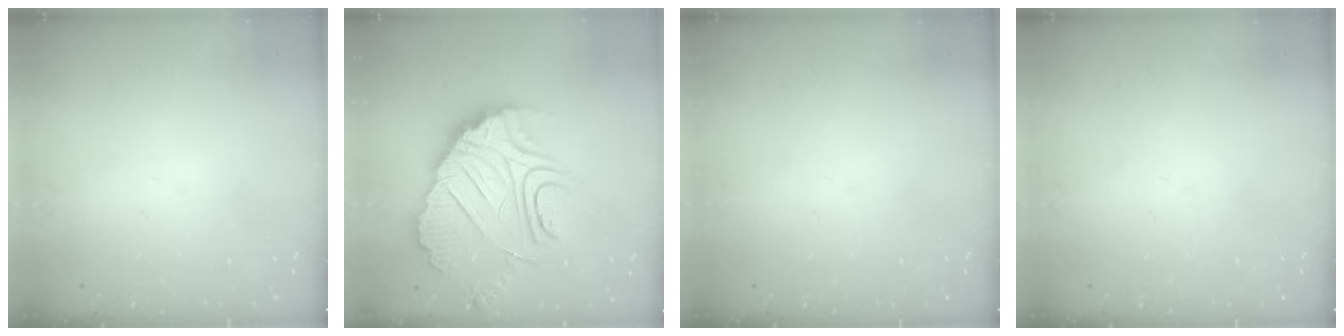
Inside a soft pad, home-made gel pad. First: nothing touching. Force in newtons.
{"total": 15.9, "press": 15.9, "slide": 1.4}
{"total": 0.0}
{"total": 0.0}